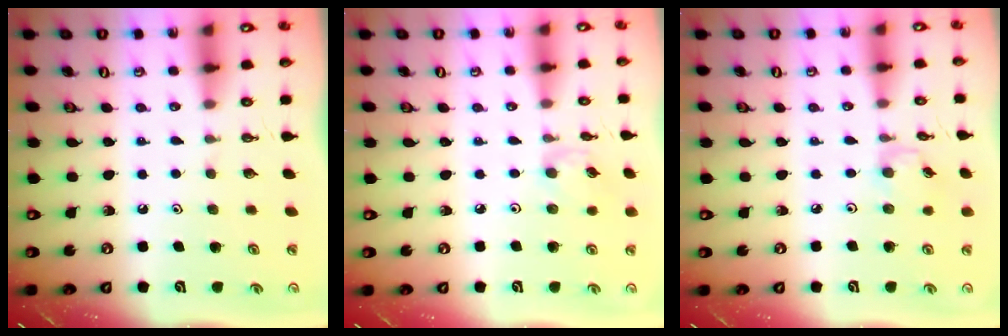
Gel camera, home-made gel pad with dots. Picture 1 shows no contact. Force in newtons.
{"total": 2.6, "press": 2.6, "slide": 0.4}
{"total": 3.1, "press": 3.1, "slide": 0.4}